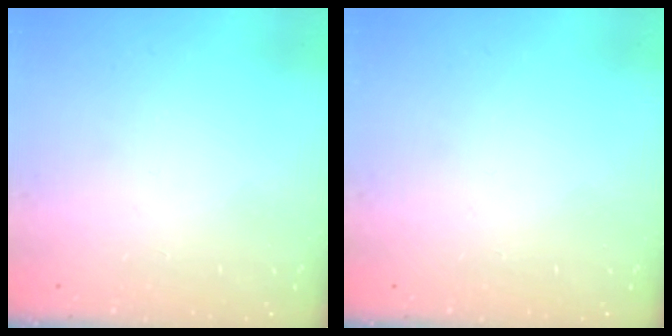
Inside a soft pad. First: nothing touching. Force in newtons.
{"total": 0.0}